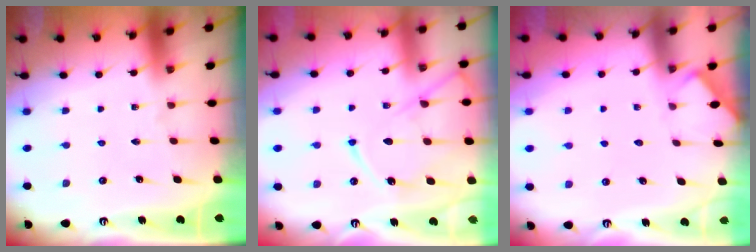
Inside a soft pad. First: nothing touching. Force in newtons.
{"total": 11.6, "press": 11.5, "slide": 1.2}
{"total": 1.9, "press": 1.9, "slide": 0.3}